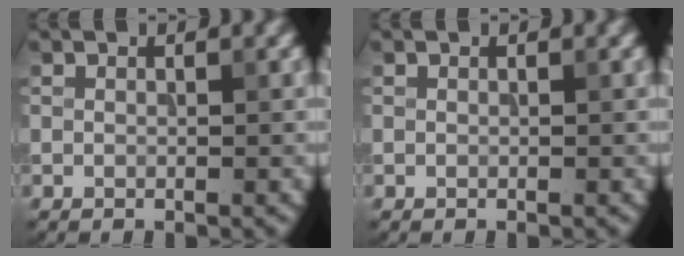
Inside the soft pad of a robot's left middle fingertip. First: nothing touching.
{"total": 0.0}